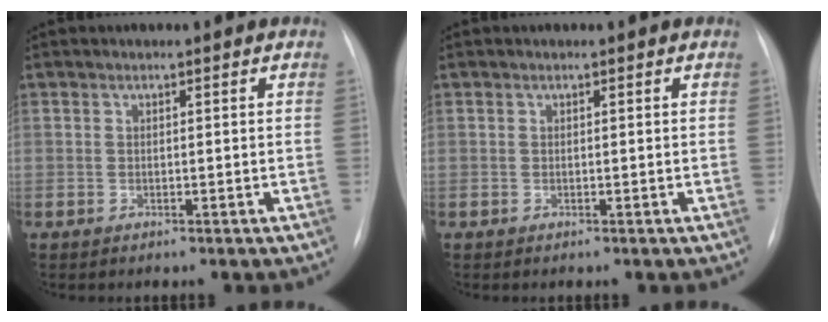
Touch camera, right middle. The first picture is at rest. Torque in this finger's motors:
{"motor_torque": [0.00, 0.00, 0.00, -0.01]}